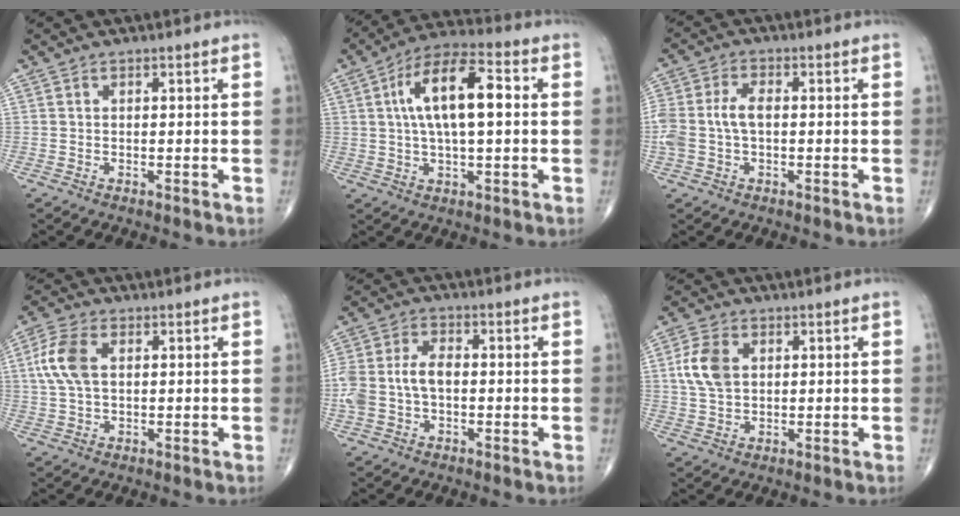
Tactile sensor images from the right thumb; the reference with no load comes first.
{"total": 14.1, "force": [2.2, 5.5, 12.8], "torque": [-0.225, 0.023, 0.031]}
{"total": 6.6, "force": [-0.3, 3.8, 5.4], "torque": [-0.136, 0.020, -0.006]}
{"total": 7.8, "force": [1.5, 4.5, 6.2], "torque": [-0.146, 0.013, 0.030]}
{"total": 8.1, "force": [-0.8, 4.9, 6.4], "torque": [-0.147, 0.026, -0.018]}
{"total": 7.2, "force": [1.5, 4.8, 5.2], "torque": [-0.104, 0.002, 0.029]}